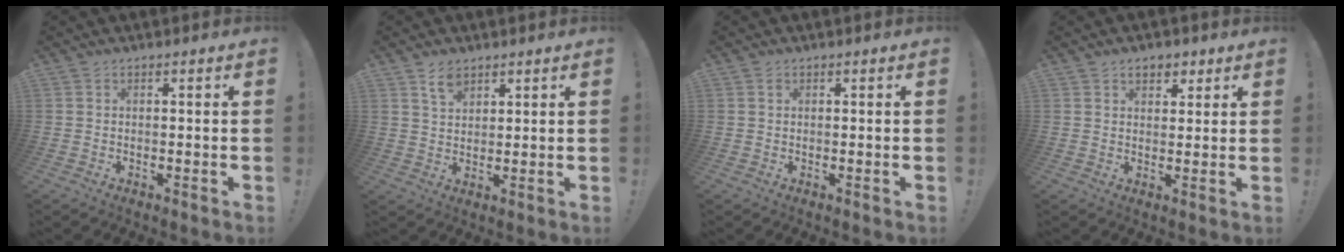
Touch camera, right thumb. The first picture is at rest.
{"total": 4.7, "force": [3.3, 2.5, 2.3], "torque": [-0.037, -0.014, 0.059]}
{"total": 0.6, "force": [0.2, 0.5, 0.3], "torque": [0.003, -0.001, 0.002]}
{"total": 4.2, "force": [2.3, 3.0, 1.9], "torque": [-0.020, -0.005, 0.039]}